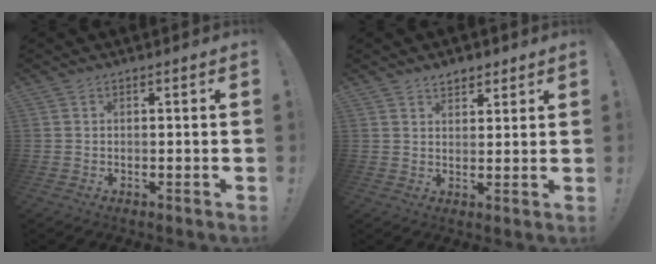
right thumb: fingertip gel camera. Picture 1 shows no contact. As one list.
[{"total": 4.0, "force": [3.1, 2.3, 1.2], "torque": [-0.003, -0.016, 0.054]}]